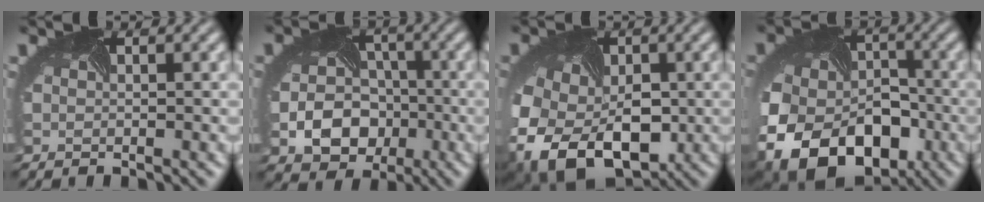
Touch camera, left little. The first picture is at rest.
{"total": 7.0, "force": [-2.3, 5.6, 3.5], "torque": [-0.057, -0.022, -0.032]}
{"total": 11.7, "force": [-3.8, 8.1, 7.5], "torque": [-0.154, -0.039, -0.050]}
{"total": 16.1, "force": [-6.8, 11.4, 9.0], "torque": [-0.185, -0.040, -0.102]}